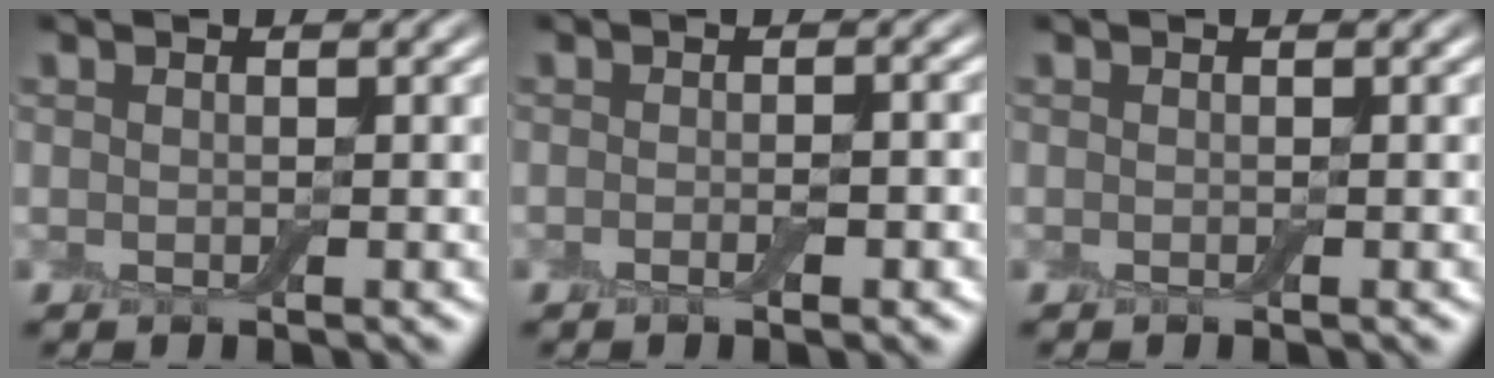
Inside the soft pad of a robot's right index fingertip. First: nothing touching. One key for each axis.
{"total": 1.8, "fx": -0.8, "fy": 0.4, "fz": 1.6, "tx": -0.017, "ty": 0.001, "tz": -0.011}
{"total": 0.0}